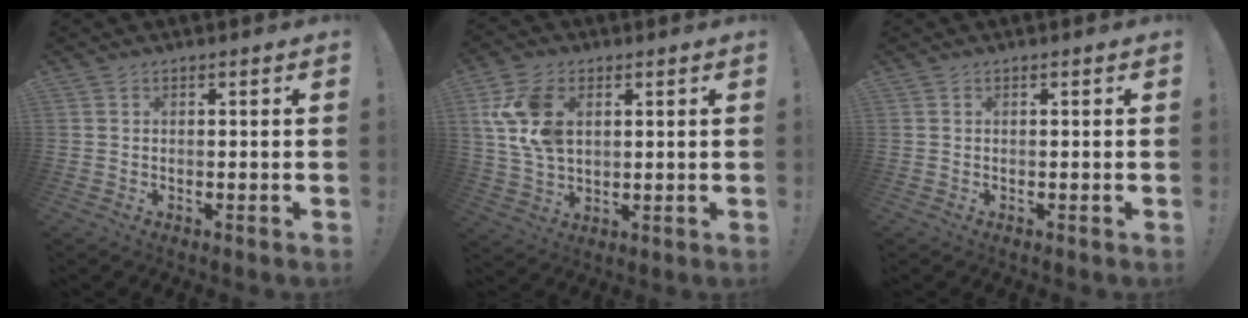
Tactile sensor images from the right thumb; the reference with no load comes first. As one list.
[{"total": 13.0, "force": [3.8, 8.6, 9.1], "torque": [-0.186, -0.003, 0.071]}, {"total": 0.0}]